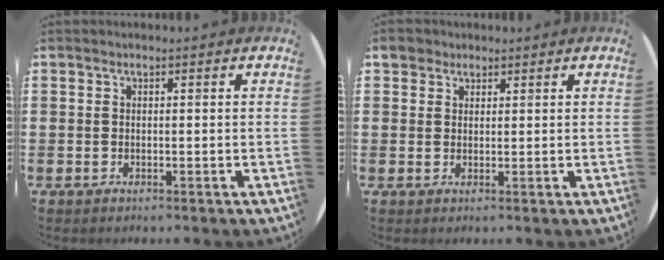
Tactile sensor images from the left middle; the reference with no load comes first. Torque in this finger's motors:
{"motor_torque": [0.35, -0.24, 0.00, 0.02]}